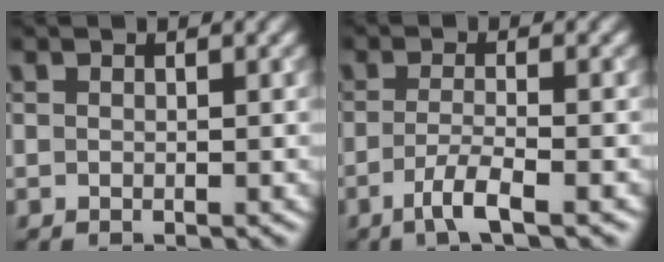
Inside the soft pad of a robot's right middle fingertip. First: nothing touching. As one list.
[{"total": 3.2, "force": [-1.6, 0.6, 2.7], "torque": [-0.049, -0.003, -0.039]}]